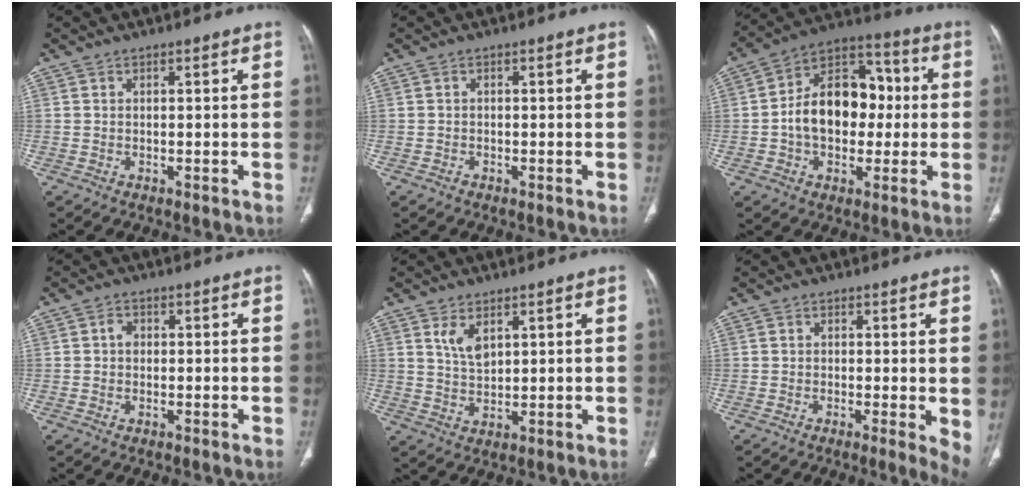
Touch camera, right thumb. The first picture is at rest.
{"total": 0.5, "force": [-0.3, 0.4, 0.1], "torque": [-0.002, 0.001, -0.008]}
{"total": 16.7, "force": [-0.3, 11.5, 12.1], "torque": [-0.156, 0.040, -0.011]}
{"total": 1.7, "force": [0.1, 1.4, 1.0], "torque": [-0.011, 0.004, -0.003]}
{"total": 4.4, "force": [2.3, 2.2, 3.1], "torque": [-0.055, -0.014, 0.051]}
{"total": 4.3, "force": [-0.1, 1.1, 4.1], "torque": [-0.051, -0.010, -0.006]}